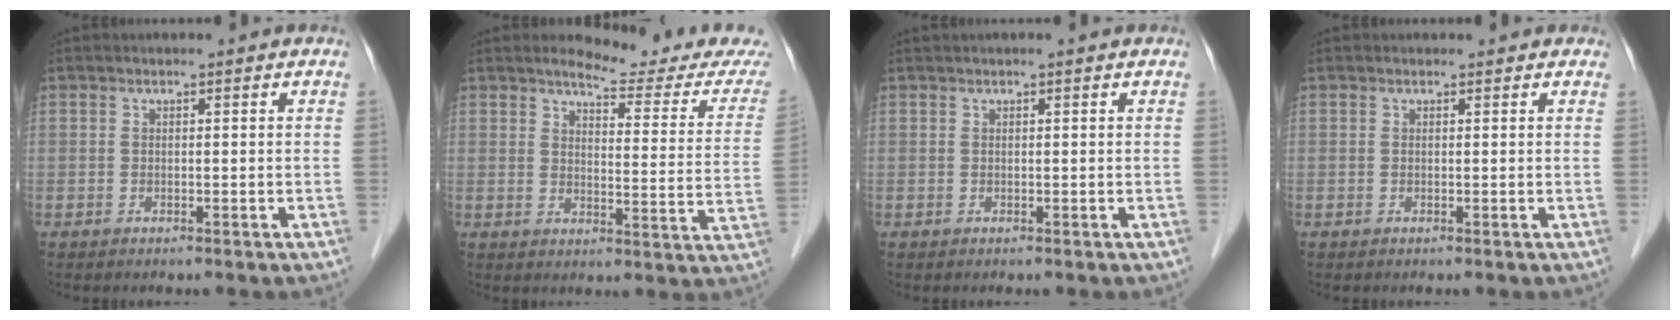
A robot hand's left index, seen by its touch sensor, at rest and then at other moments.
{"total": 12.7, "force": [12.2, 0.1, 3.5], "torque": [-0.038, -0.059, 0.136]}
{"total": 1.0, "force": [0.8, -0.1, 0.6], "torque": [-0.012, 0.015, 0.016]}
{"total": 1.3, "force": [1.1, 0.6, 0.2], "torque": [-0.008, 0.007, 0.008]}